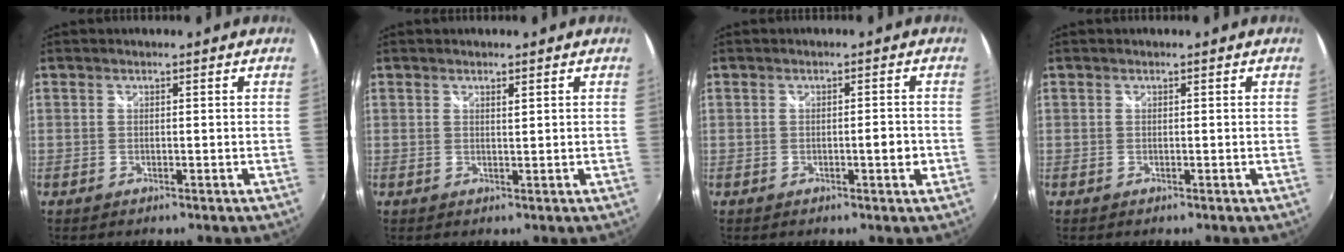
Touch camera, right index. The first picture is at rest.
{"total": 0.9, "force": [0.6, 0.1, 0.7], "torque": [-0.010, 0.001, 0.010]}
{"total": 2.3, "force": [-0.6, 0.5, 2.2], "torque": [-0.033, 0.004, -0.007]}
{"total": 0.0}